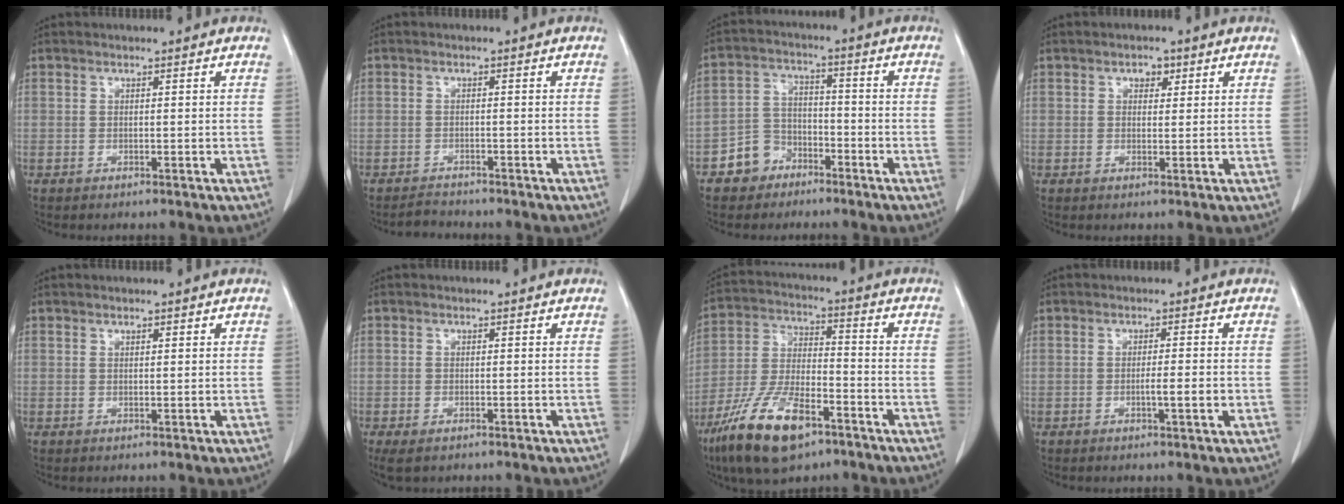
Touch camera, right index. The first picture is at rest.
{"total": 2.4, "force": [-2.3, 0.9, 0.1], "torque": [-0.007, -0.006, -0.036]}
{"total": 6.8, "force": [-4.2, 5.1, 1.4], "torque": [-0.029, 0.021, -0.071]}
{"total": 2.8, "force": [1.3, 1.8, 1.7], "torque": [-0.033, 0.008, 0.024]}
{"total": 1.3, "force": [0.6, 0.6, 1.0], "torque": [-0.022, 0.005, 0.012]}
{"total": 4.6, "force": [-2.6, 2.5, 2.9], "torque": [-0.065, -0.010, -0.041]}
{"total": 15.6, "force": [-9.4, 5.6, 11.2], "torque": [-0.234, -0.011, -0.169]}
{"total": 3.2, "force": [-0.8, 0.5, 3.1], "torque": [-0.054, 0.000, -0.010]}